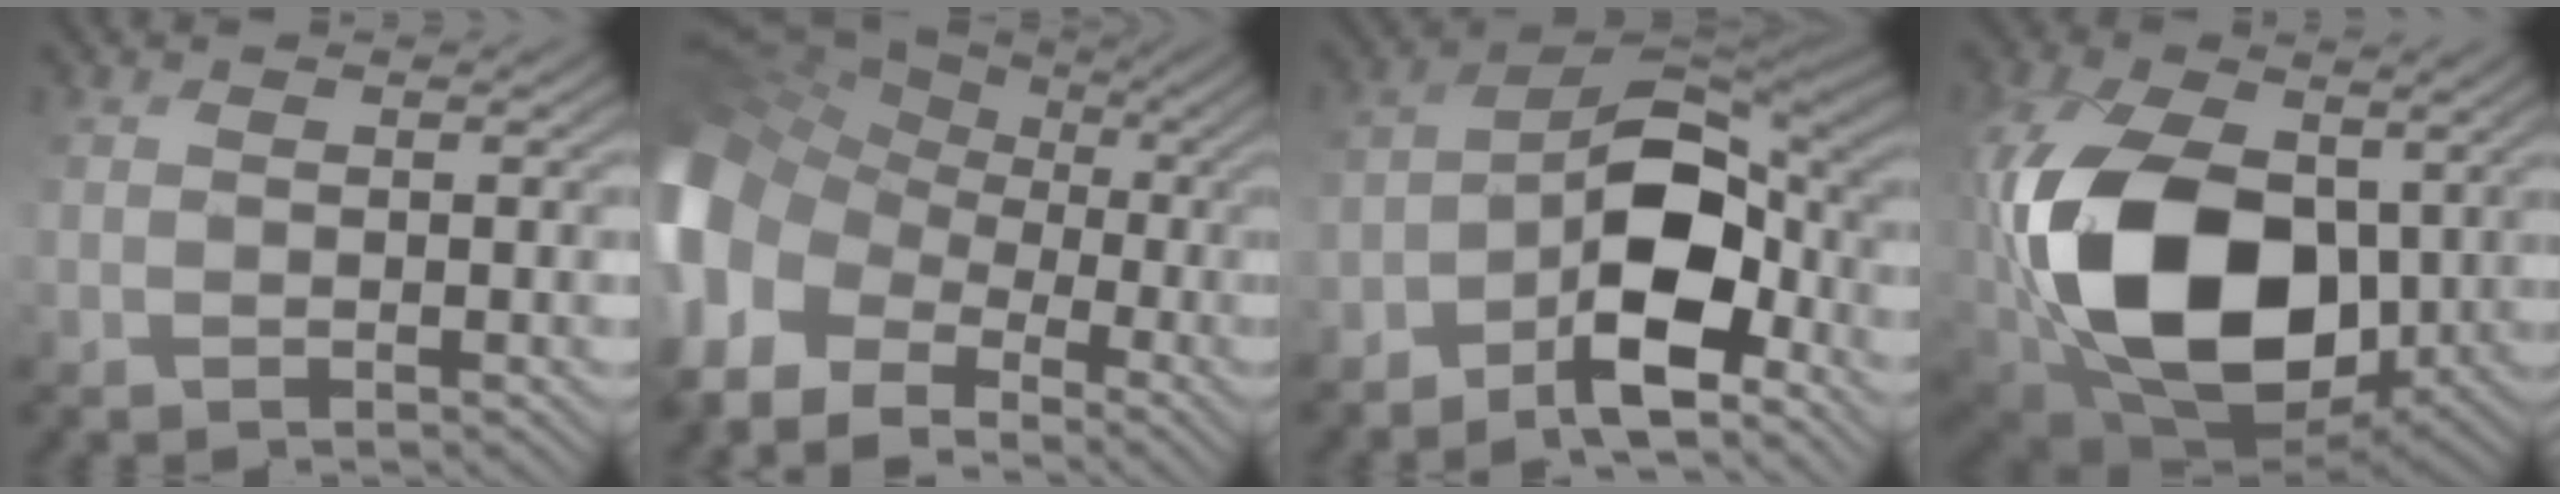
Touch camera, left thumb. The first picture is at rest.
{"total": 15.9, "force": [-4.2, 12.0, 9.6], "torque": [-0.261, -0.011, -0.076]}
{"total": 11.4, "force": [-5.9, 5.3, 8.2], "torque": [-0.140, -0.005, -0.122]}
{"total": 18.4, "force": [1.6, 12.2, 13.6], "torque": [-0.328, -0.014, 0.041]}